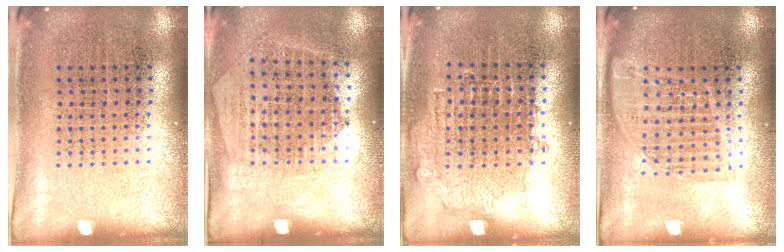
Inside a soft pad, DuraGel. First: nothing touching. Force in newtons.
{"total": 1.2, "press": 1.1, "slide": 0.6}
{"total": 0.9, "press": 0.8, "slide": 0.4}
{"total": 1.6, "press": 1.4, "slide": 0.8}